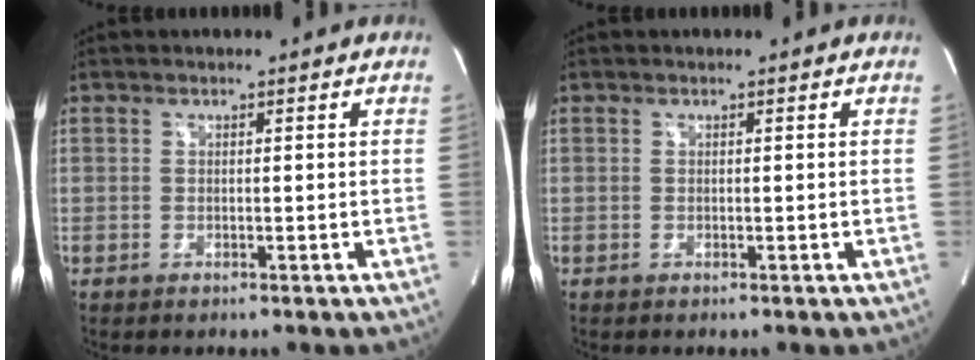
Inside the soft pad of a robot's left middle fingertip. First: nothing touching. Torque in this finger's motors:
{"motor_torque": [0.16, -0.06, 0.09, 0.02]}